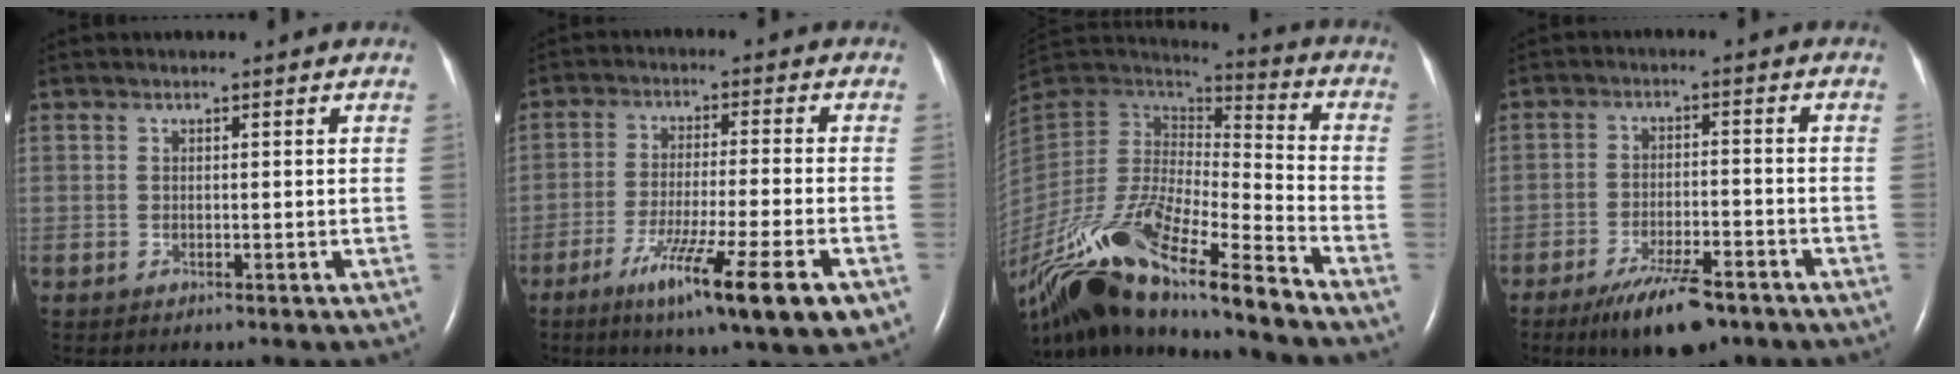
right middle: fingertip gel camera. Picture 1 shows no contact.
{"total": 14.3, "force": [-7.4, 0.2, 12.2], "torque": [-0.184, -0.040, -0.117]}
{"total": 25.9, "force": [-17.2, 4.9, 18.8], "torque": [-0.358, -0.035, -0.309]}
{"total": 9.1, "force": [-6.4, 2.4, 6.0], "torque": [-0.108, -0.012, -0.104]}